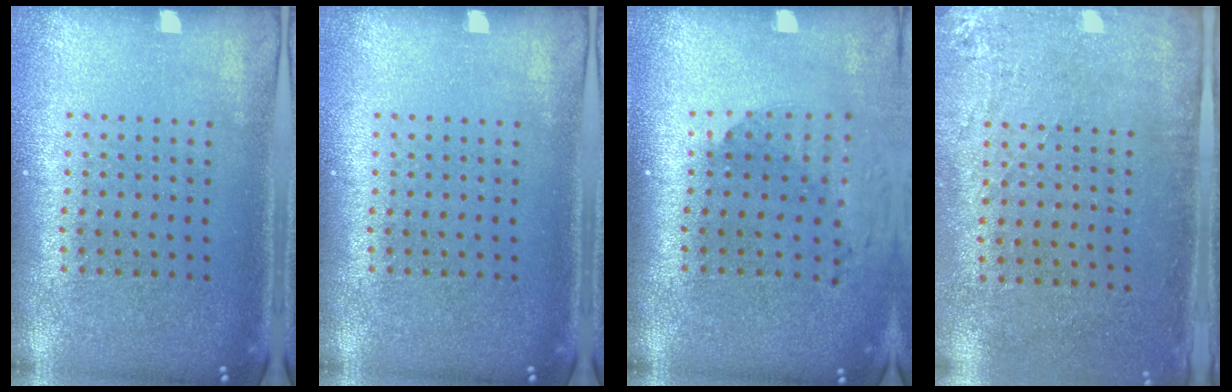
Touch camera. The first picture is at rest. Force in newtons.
{"total": 0.0}
{"total": 1.7, "press": 1.3, "slide": 1.1}
{"total": 2.8, "press": 2.3, "slide": 1.6}